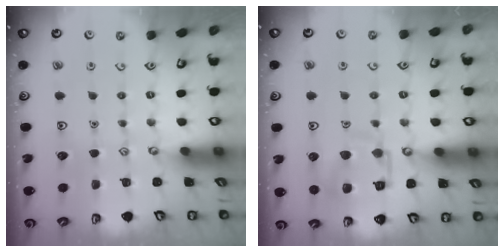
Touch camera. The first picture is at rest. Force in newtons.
{"total": 12.4, "press": 12.4, "slide": 1.4}